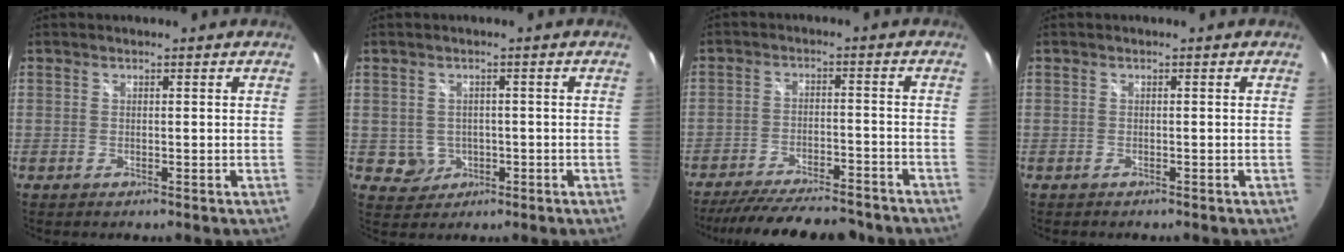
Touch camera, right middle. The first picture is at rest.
{"total": 3.6, "force": [-0.5, 3.5, 0.8], "torque": [-0.022, 0.005, 0.001]}
{"total": 20.6, "force": [-17.8, 5.4, 8.9], "torque": [-0.174, -0.009, -0.241]}
{"total": 0.5, "force": [-0.4, 0.2, 0.2], "torque": [-0.005, 0.000, -0.007]}